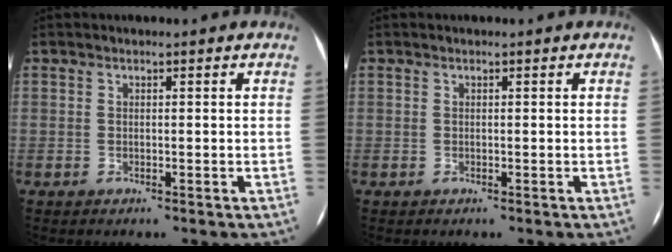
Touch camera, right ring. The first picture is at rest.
{"total": 0.0}